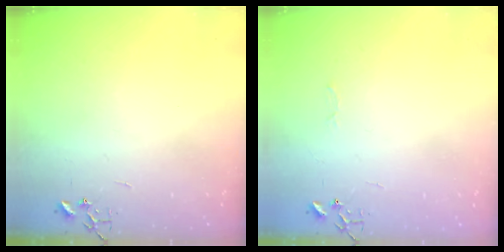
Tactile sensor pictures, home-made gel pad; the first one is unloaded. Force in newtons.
{"total": 2.5, "press": 2.5, "slide": 0.4}